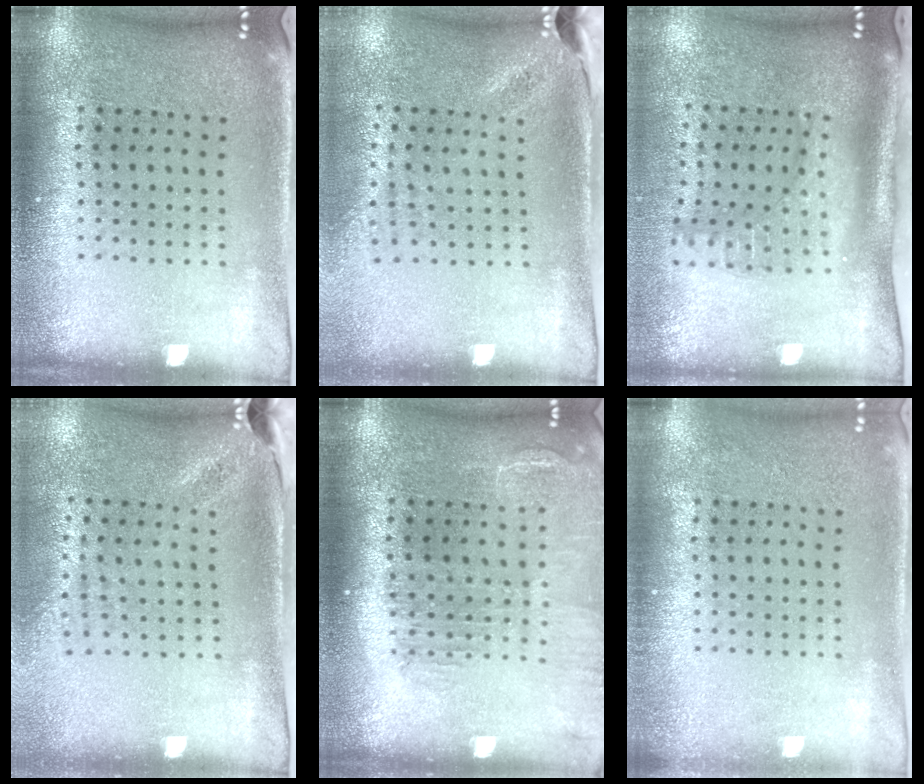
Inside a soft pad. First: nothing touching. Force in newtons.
{"total": 2.0, "press": 1.6, "slide": 1.2}
{"total": 2.2, "press": 1.6, "slide": 1.5}
{"total": 2.0, "press": 1.6, "slide": 1.2}
{"total": 1.5, "press": 1.4, "slide": 0.2}
{"total": 0.8, "press": 0.8, "slide": 0.1}